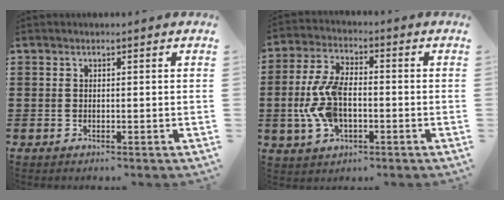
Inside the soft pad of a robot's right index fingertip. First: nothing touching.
{"total": 9.4, "force": [-1.4, 4.9, 7.9], "torque": [-0.193, -0.003, -0.034]}